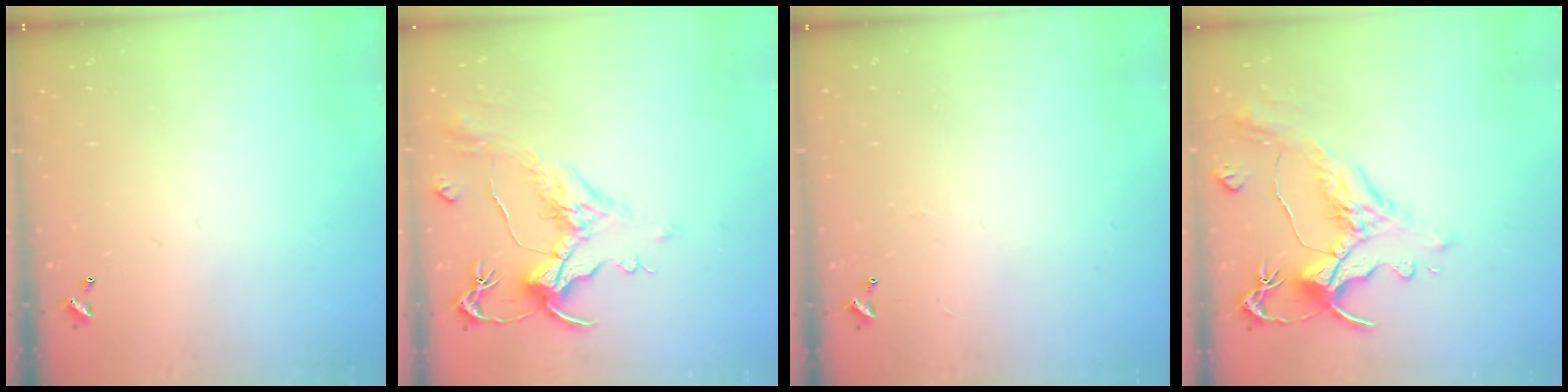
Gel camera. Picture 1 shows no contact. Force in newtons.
{"total": 1.6, "press": 0.8, "slide": 1.5}
{"total": 2.6, "press": 2.6, "slide": 0.4}
{"total": 1.6, "press": 0.4, "slide": 1.6}